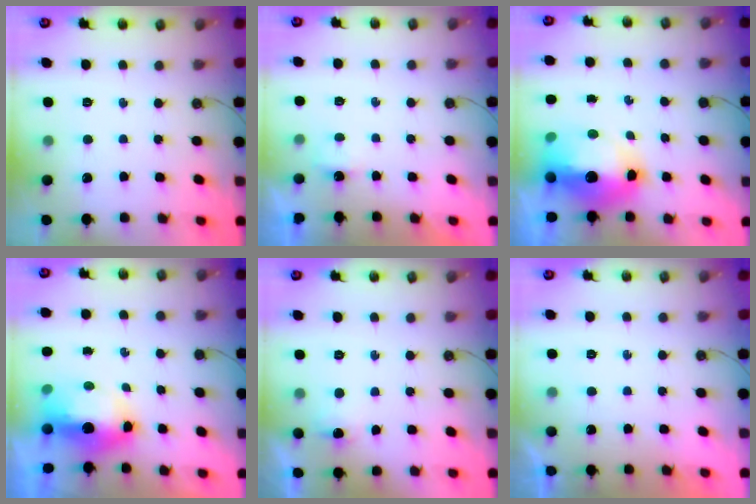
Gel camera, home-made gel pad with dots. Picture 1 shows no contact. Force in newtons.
{"total": 5.2, "press": 1.8, "slide": 4.9}
{"total": 15.0, "press": 14.9, "slide": 1.3}
{"total": 8.5, "press": 8.4, "slide": 1.4}
{"total": 5.4, "press": 5.3, "slide": 1.3}
{"total": 0.0}